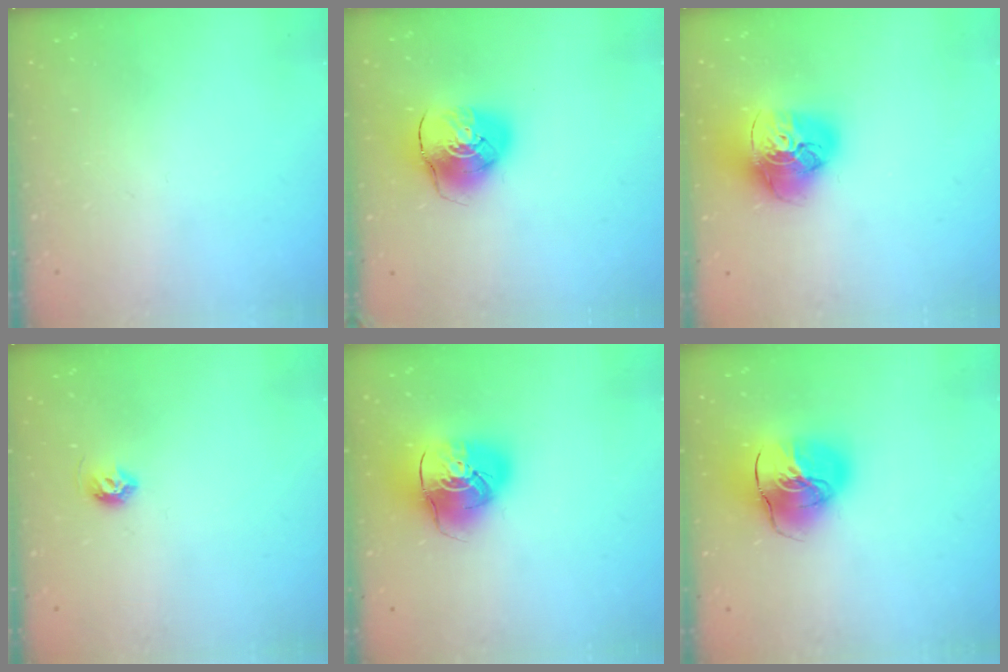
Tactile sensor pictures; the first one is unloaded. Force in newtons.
{"total": 9.8, "press": 9.7, "slide": 1.6}
{"total": 18.6, "press": 18.5, "slide": 2.1}
{"total": 5.6, "press": 5.5, "slide": 1.0}
{"total": 13.4, "press": 13.3, "slide": 2.0}
{"total": 16.5, "press": 16.4, "slide": 2.3}